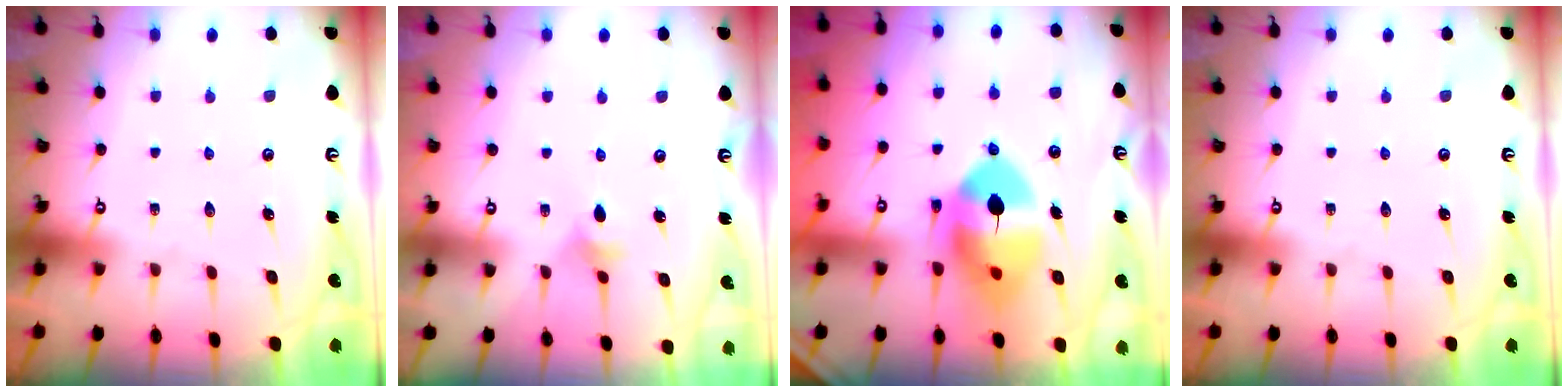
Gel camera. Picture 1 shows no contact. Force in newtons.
{"total": 4.6, "press": 4.5, "slide": 1.0}
{"total": 13.1, "press": 13.0, "slide": 1.9}
{"total": 0.0}